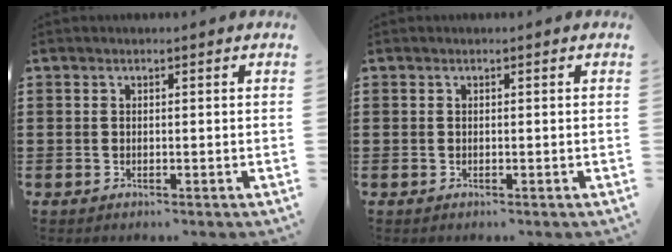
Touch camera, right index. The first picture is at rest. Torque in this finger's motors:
{"motor_torque": [0.00, 0.00, 0.00, 0.00]}